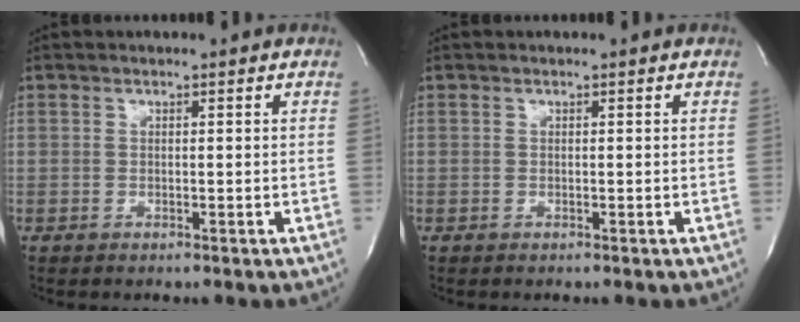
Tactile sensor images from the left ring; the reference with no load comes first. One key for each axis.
{"total": 0.0}